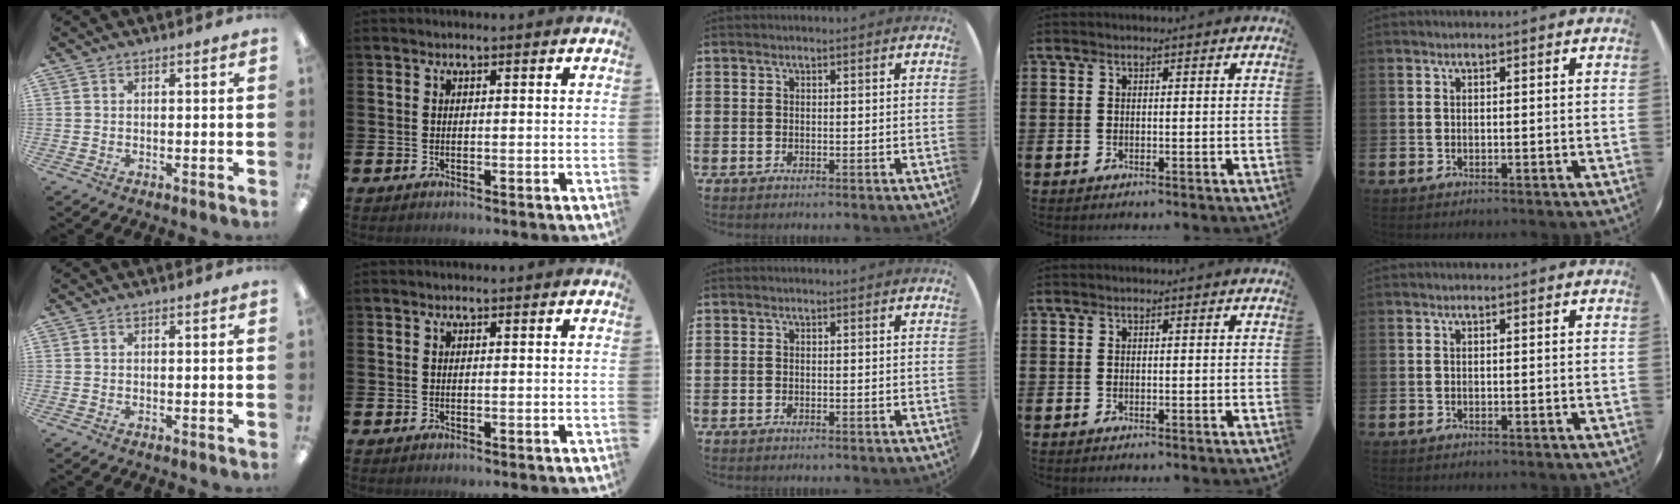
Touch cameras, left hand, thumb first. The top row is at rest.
{}